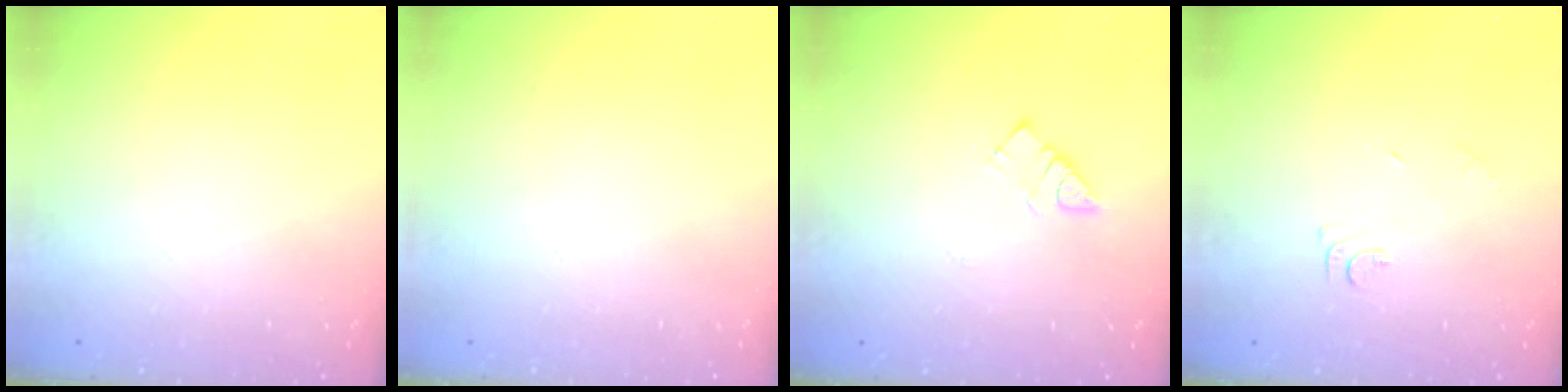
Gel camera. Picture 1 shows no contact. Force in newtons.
{"total": 1.6, "press": 1.6, "slide": 0.1}
{"total": 4.6, "press": 4.6, "slide": 0.2}
{"total": 5.7, "press": 5.7, "slide": 0.6}